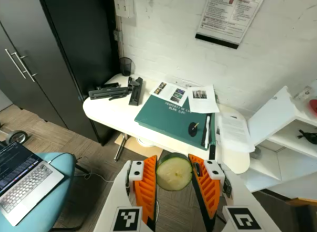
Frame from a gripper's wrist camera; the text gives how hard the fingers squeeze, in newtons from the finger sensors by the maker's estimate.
{"total": 10.1, "left": 10.2, "right": 9.9}